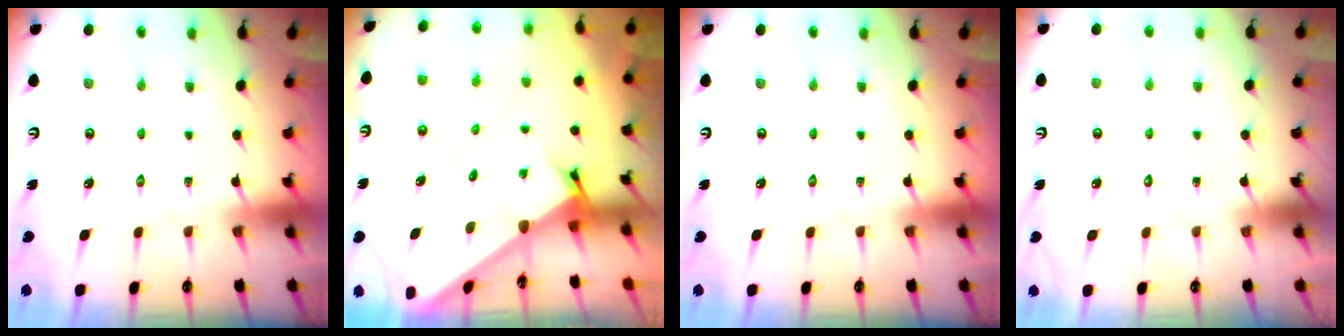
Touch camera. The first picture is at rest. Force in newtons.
{"total": 2.1, "press": 2.1, "slide": 0.2}
{"total": 0.0}
{"total": 1.7, "press": 1.7, "slide": 0.1}